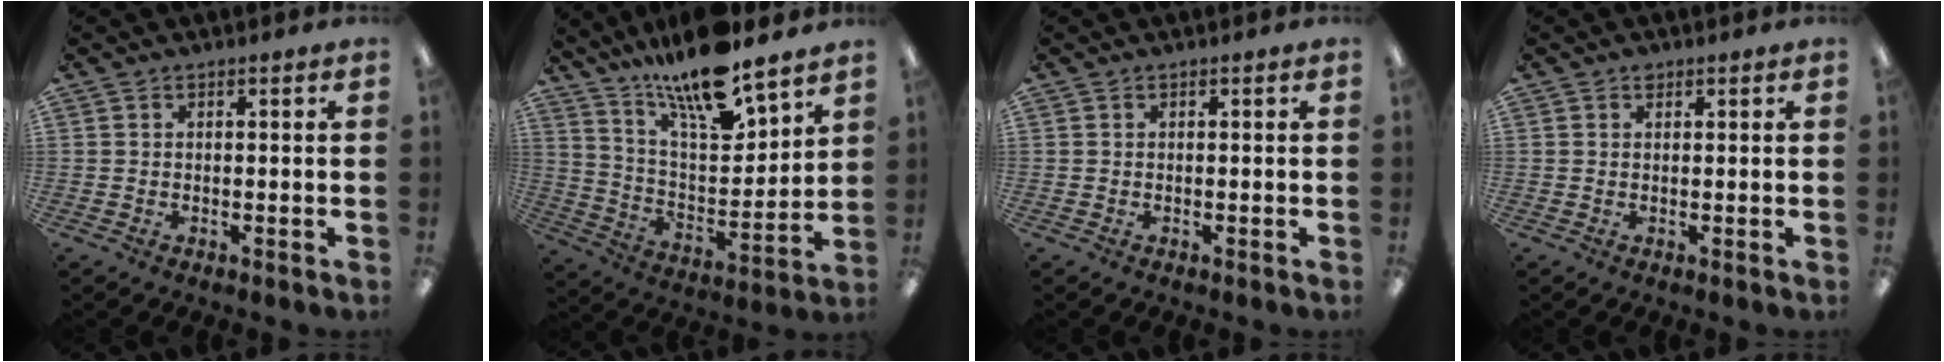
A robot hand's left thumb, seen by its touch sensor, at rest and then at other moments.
{"total": 16.1, "force": [14.0, 2.4, 7.6], "torque": [-0.151, -0.102, 0.239]}
{"total": 0.0}
{"total": 1.2, "force": [0.9, 0.6, 0.4], "torque": [-0.002, -0.003, 0.015]}